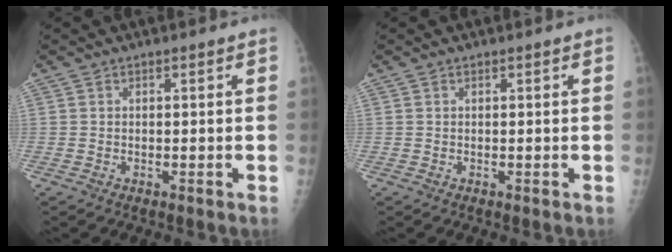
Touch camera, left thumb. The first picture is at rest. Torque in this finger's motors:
{"motor_torque": [0.01, 0.03, -0.01, -0.03, 0.00]}